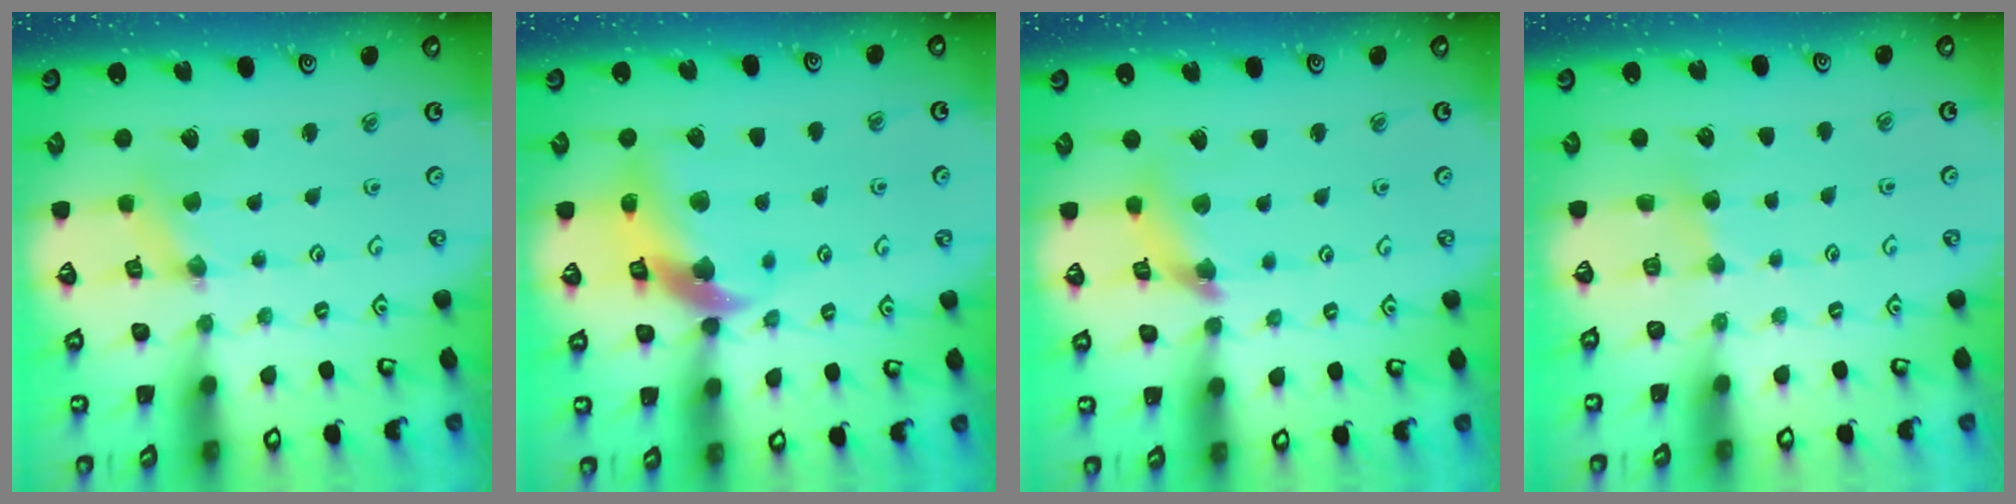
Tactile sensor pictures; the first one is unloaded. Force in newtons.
{"total": 12.9, "press": 12.8, "slide": 1.8}
{"total": 7.1, "press": 7.1, "slide": 0.7}
{"total": 2.2, "press": 2.2, "slide": 0.3}